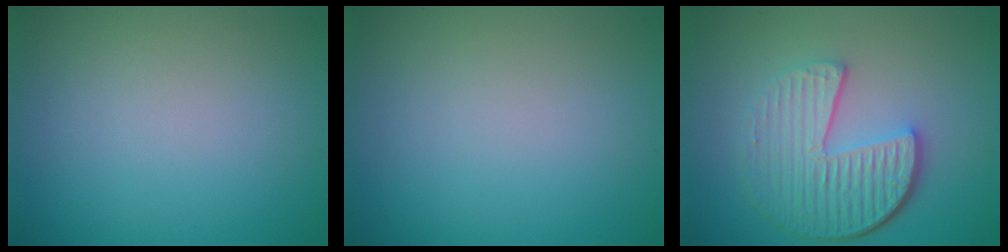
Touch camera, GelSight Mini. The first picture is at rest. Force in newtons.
{"total": 0.0}
{"total": 6.3, "press": 4.5, "slide": 4.5}